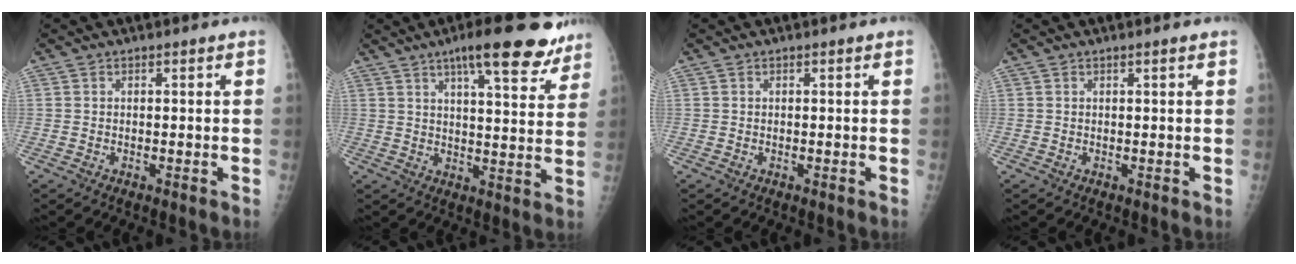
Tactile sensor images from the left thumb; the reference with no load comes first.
{"total": 14.9, "force": [10.1, 3.8, 10.2], "torque": [-0.111, -0.043, 0.135]}
{"total": 0.0}
{"total": 0.6, "force": [0.4, -0.1, 0.5], "torque": [-0.010, 0.000, 0.007]}